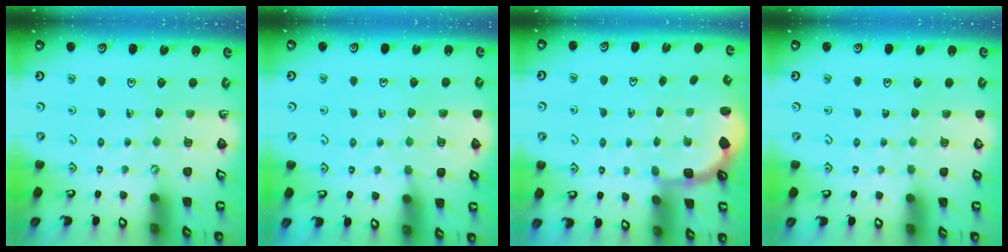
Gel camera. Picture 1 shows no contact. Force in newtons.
{"total": 6.0, "press": 6.0, "slide": 0.7}
{"total": 2.6, "press": 2.0, "slide": 1.7}
{"total": 0.0}